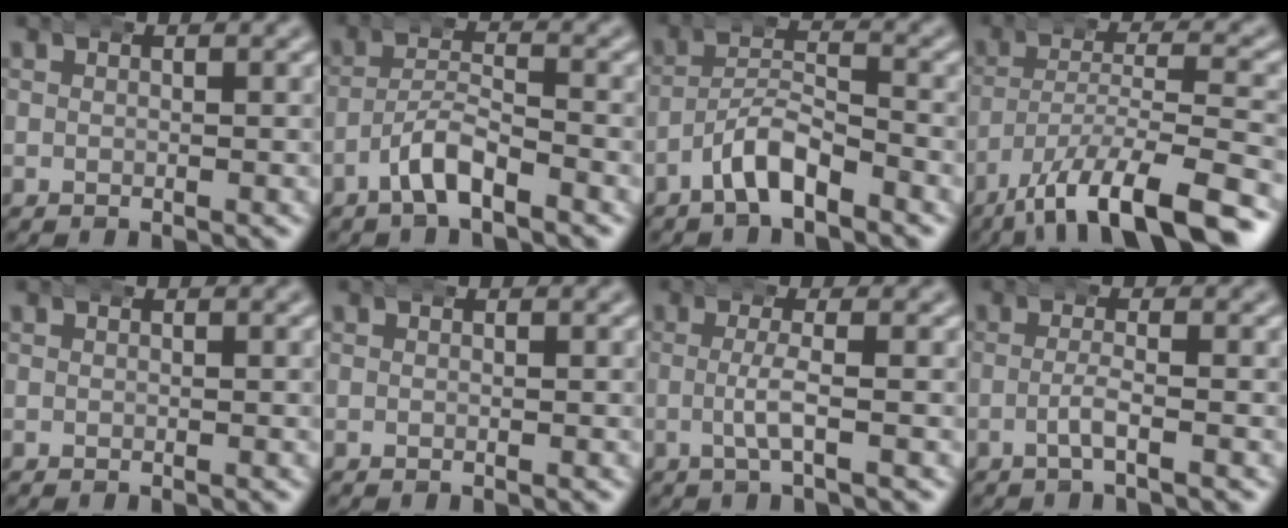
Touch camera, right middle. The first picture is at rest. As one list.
[{"total": 3.5, "force": [-2.4, 1.2, 2.1], "torque": [-0.024, 0.009, -0.053]}, {"total": 4.2, "force": [-3.0, 1.8, 2.3], "torque": [-0.023, 0.008, -0.062]}, {"total": 8.9, "force": [-5.7, 2.2, 6.5], "torque": [-0.105, -0.015, -0.086]}, {"total": 0.0}, {"total": 0.0}, {"total": 2.1, "force": [-0.6, -0.2, 2.0], "torque": [-0.040, 0.000, -0.011]}, {"total": 2.0, "force": [-1.1, -0.2, 1.7], "torque": [-0.030, 0.000, -0.022]}]